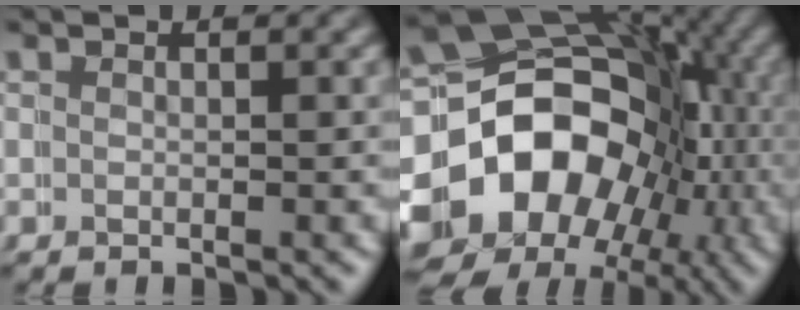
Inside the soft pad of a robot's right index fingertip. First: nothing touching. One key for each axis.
{"total": 24.0, "fx": -2.9, "fy": 19.7, "fz": 13.5, "tx": -0.247, "ty": -0.069, "tz": -0.038}